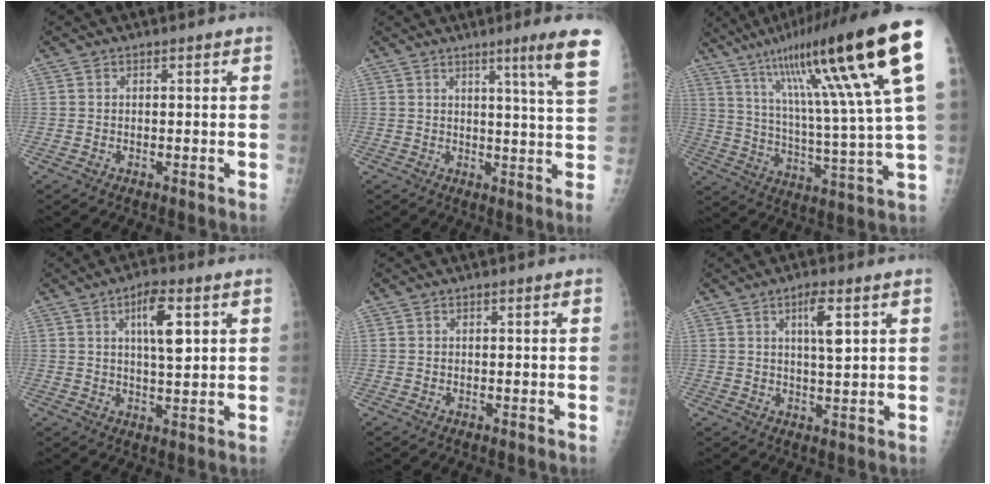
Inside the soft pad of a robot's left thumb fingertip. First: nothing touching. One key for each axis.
{"total": 11.6, "fx": 6.0, "fy": -2.0, "fz": 9.7, "tx": -0.132, "ty": -0.046, "tz": 0.074}
{"total": 27.8, "fx": 13.3, "fy": 2.4, "fz": 24.3, "tx": -0.380, "ty": -0.027, "tz": 0.207}
{"total": 7.8, "fx": 2.8, "fy": 2.3, "fz": 6.9, "tx": -0.107, "ty": -0.009, "tz": 0.046}
{"total": 0.0}
{"total": 5.5, "fx": 2.2, "fy": 1.1, "fz": 5.0, "tx": -0.087, "ty": -0.009, "tz": 0.040}